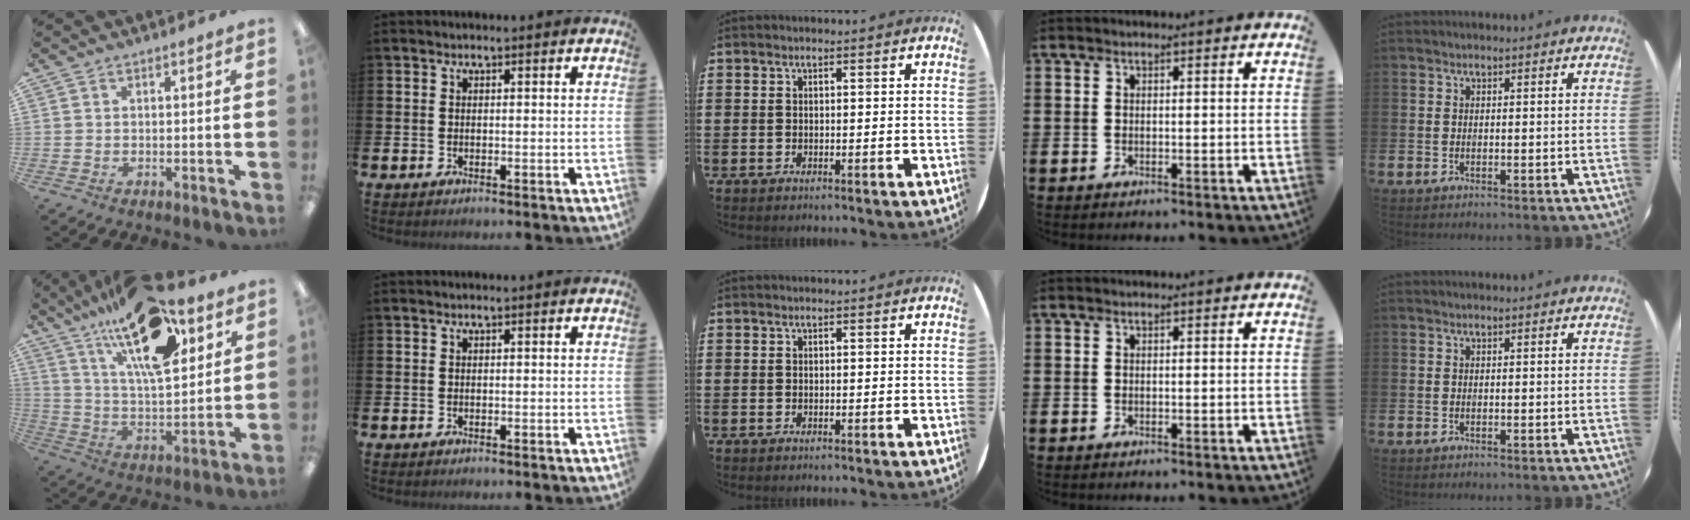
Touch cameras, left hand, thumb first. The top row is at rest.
{"thumb": {"total": 23.8, "force": [14.4, 9.2, 16.5], "torque": [-0.271, -0.076, 0.239]}}